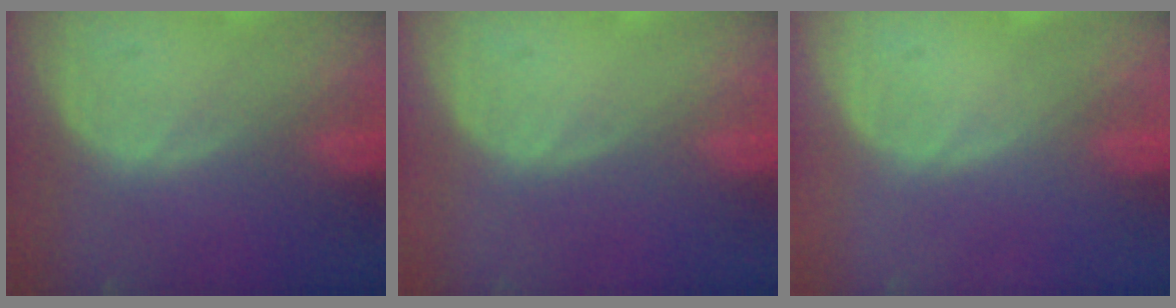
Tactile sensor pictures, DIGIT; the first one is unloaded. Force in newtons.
{"total": 0.0}
{"total": 0.0}